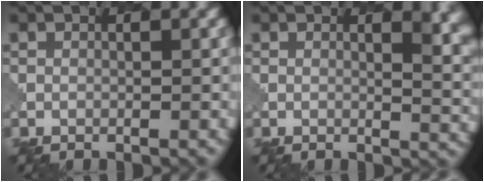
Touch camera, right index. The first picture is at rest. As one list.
[{"total": 6.1, "force": [2.2, 3.2, 4.7], "torque": [-0.013, 0.001, 0.028]}]